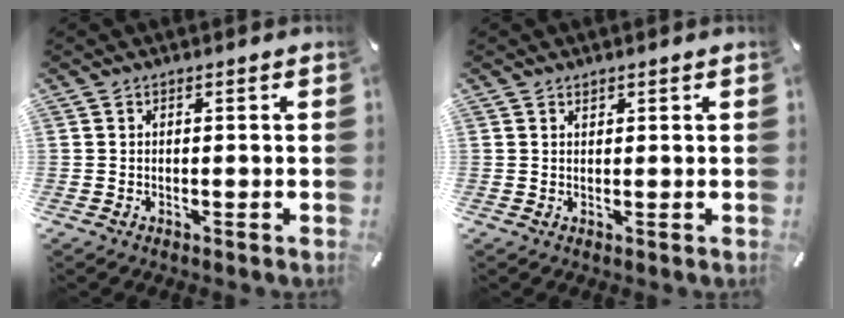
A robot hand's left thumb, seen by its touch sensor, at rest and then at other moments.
{"total": 0.7, "force": [0.6, 0.4, 0.1], "torque": [0.006, -0.005, 0.011]}